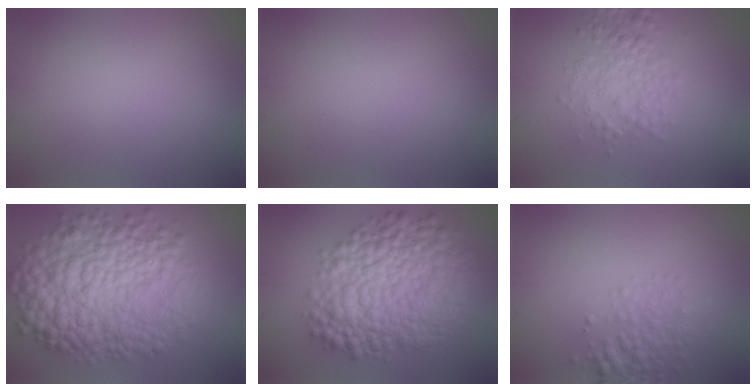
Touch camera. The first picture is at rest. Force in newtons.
{"total": 0.0}
{"total": 3.2, "press": 3.2, "slide": 0.1}
{"total": 11.2, "press": 11.2, "slide": 0.2}
{"total": 10.9, "press": 10.9, "slide": 0.2}
{"total": 2.5, "press": 2.5, "slide": 0.1}